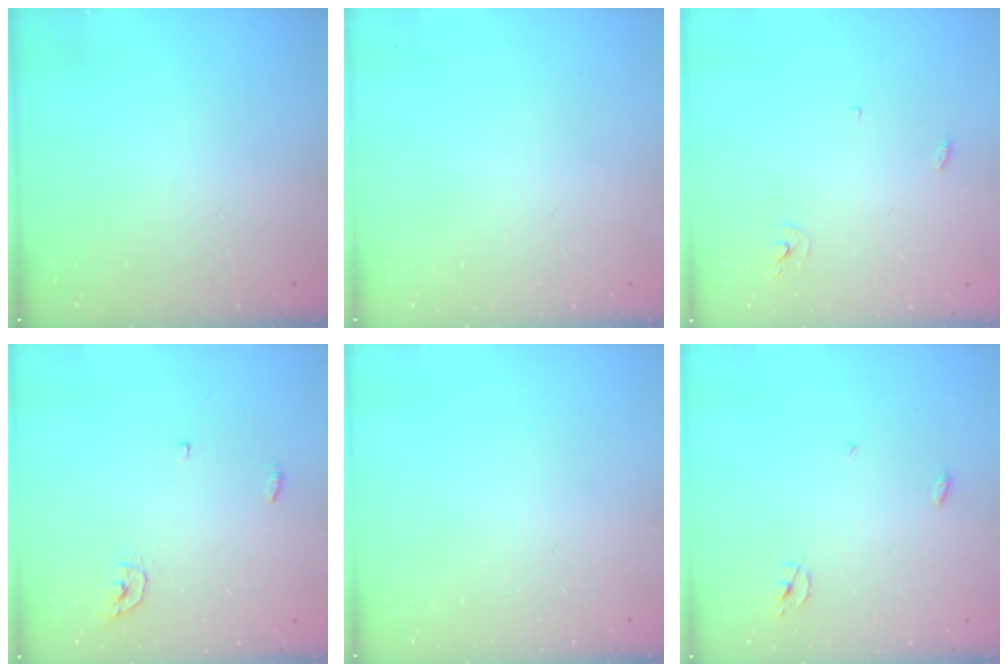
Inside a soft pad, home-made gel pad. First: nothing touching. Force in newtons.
{"total": 0.0}
{"total": 2.4, "press": 2.4, "slide": 0.2}
{"total": 4.3, "press": 4.3, "slide": 0.3}
{"total": 0.0}
{"total": 2.5, "press": 2.5, "slide": 0.1}